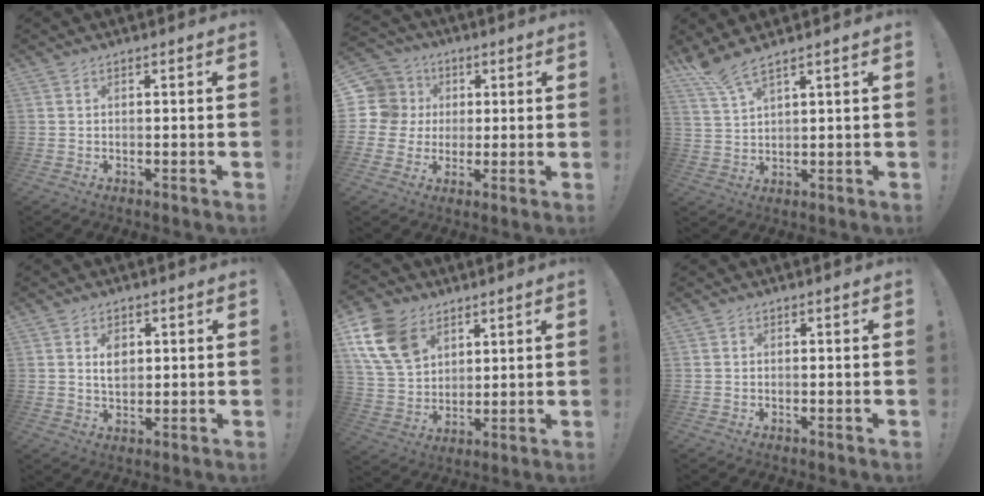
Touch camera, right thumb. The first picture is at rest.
{"total": 10.6, "force": [1.2, 10.1, 3.1], "torque": [-0.060, 0.000, 0.027]}
{"total": 5.7, "force": [4.7, 0.5, 3.2], "torque": [-0.078, -0.020, 0.089]}
{"total": 4.8, "force": [1.3, 3.6, 2.8], "torque": [-0.037, 0.000, 0.019]}
{"total": 15.9, "force": [8.0, 11.2, 7.9], "torque": [-0.151, -0.031, 0.161]}
{"total": 0.5, "force": [-0.2, 0.4, 0.1], "torque": [-0.003, 0.002, -0.004]}